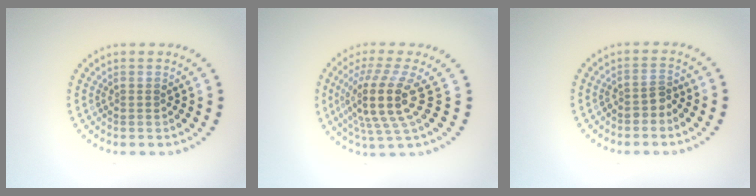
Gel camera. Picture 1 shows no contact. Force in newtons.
{"total": 5.0, "press": 3.7, "slide": 3.3}
{"total": 1.4, "press": 1.1, "slide": 0.9}